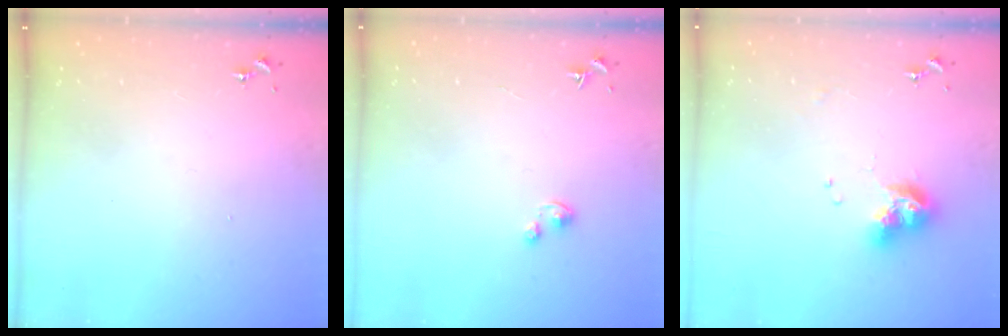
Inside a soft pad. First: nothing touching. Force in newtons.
{"total": 2.5, "press": 2.5, "slide": 0.3}
{"total": 11.9, "press": 11.8, "slide": 1.4}